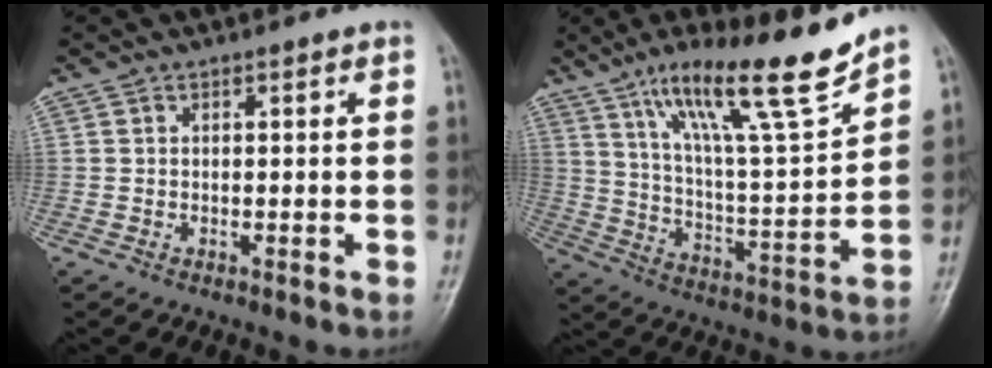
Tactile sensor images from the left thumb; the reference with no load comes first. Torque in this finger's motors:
{"motor_torque": [0.45, 0.28, 1.45, -1.32, 0.28]}